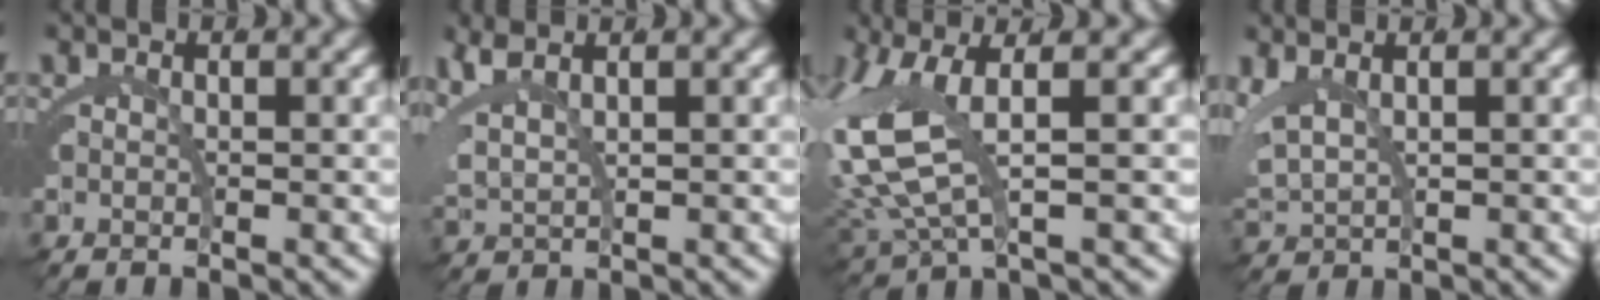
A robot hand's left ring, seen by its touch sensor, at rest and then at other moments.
{"total": 3.1, "force": [2.7, 0.9, 1.1], "torque": [-0.034, 0.009, 0.052]}
{"total": 6.5, "force": [2.0, 3.0, 5.4], "torque": [-0.144, -0.005, 0.045]}
{"total": 2.4, "force": [1.9, 1.1, 1.1], "torque": [-0.036, 0.001, 0.044]}